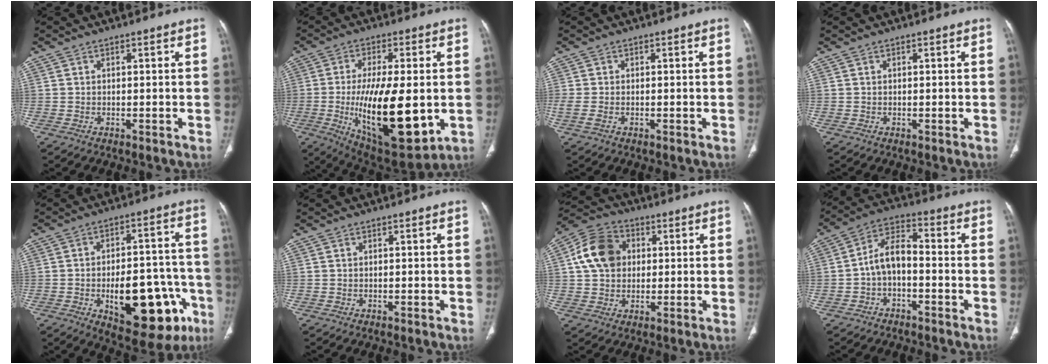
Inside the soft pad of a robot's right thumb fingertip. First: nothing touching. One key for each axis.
{"total": 22.4, "fx": -3.0, "fy": 8.6, "fz": 20.5, "tx": -0.346, "ty": -0.028, "tz": -0.028}
{"total": 2.1, "fx": -0.6, "fy": 1.1, "fz": 1.6, "tx": -0.056, "ty": 0.001, "tz": -0.012}
{"total": 0.0}
{"total": 20.9, "fx": -7.1, "fy": 10.0, "fz": 16.9, "tx": -0.191, "ty": 0.037, "tz": -0.079}
{"total": 0.0}
{"total": 11.6, "fx": 2.0, "fy": 9.2, "fz": 6.8, "tx": -0.109, "ty": 0.013, "tz": 0.028}
{"total": 7.5, "fx": -1.8, "fy": 4.3, "fz": 6.0, "tx": -0.105, "ty": 0.037, "tz": -0.043}